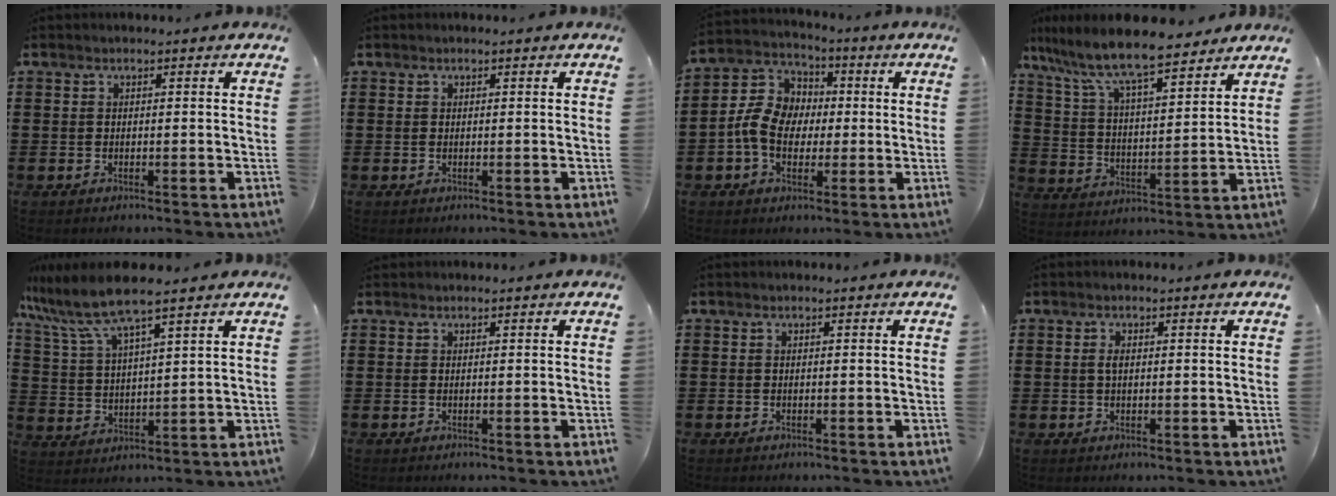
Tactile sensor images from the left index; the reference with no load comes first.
{"total": 0.0}
{"total": 8.3, "force": [-1.0, 6.6, 5.1], "torque": [-0.132, 0.016, -0.023]}
{"total": 9.3, "force": [7.9, 1.2, 4.6], "torque": [-0.121, -0.042, 0.134]}
{"total": 8.0, "force": [6.5, 0.8, 4.7], "torque": [-0.115, -0.026, 0.112]}
{"total": 0.0}
{"total": 0.0}
{"total": 1.5, "force": [0.2, 0.7, 1.3], "torque": [-0.029, 0.003, 0.002]}